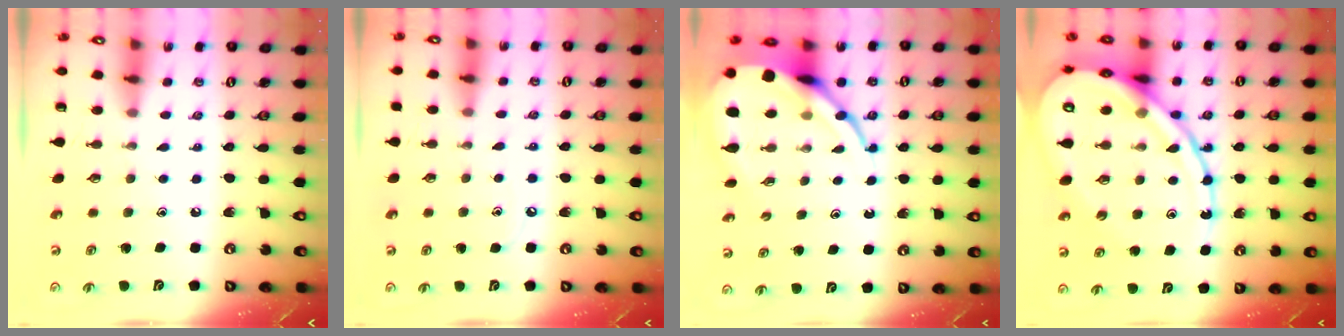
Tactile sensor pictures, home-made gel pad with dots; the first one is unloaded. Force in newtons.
{"total": 3.9, "press": 3.9, "slide": 0.5}
{"total": 13.1, "press": 13.1, "slide": 1.2}
{"total": 20.9, "press": 20.8, "slide": 2.3}